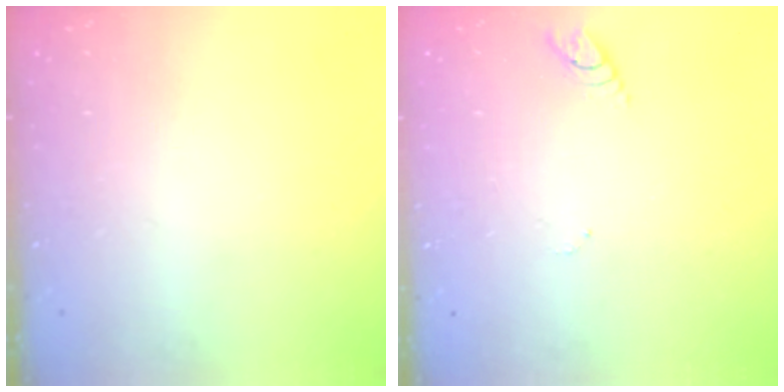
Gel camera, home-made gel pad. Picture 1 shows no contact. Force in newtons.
{"total": 2.7, "press": 2.7, "slide": 0.2}